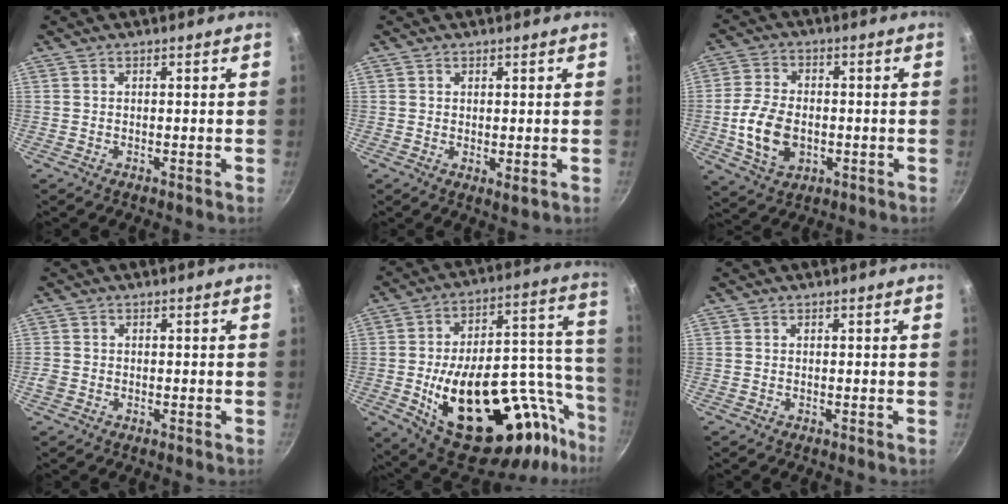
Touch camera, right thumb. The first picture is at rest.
{"total": 1.8, "force": [0.7, 0.8, 1.5], "torque": [-0.023, -0.011, 0.010]}
{"total": 10.9, "force": [-1.8, 7.3, 7.8], "torque": [-0.142, 0.010, -0.029]}
{"total": 1.7, "force": [-0.6, 1.4, 0.7], "torque": [-0.014, 0.001, -0.012]}
{"total": 34.4, "force": [-13.2, 16.9, 27.0], "torque": [-0.324, 0.066, -0.178]}
{"total": 0.0}